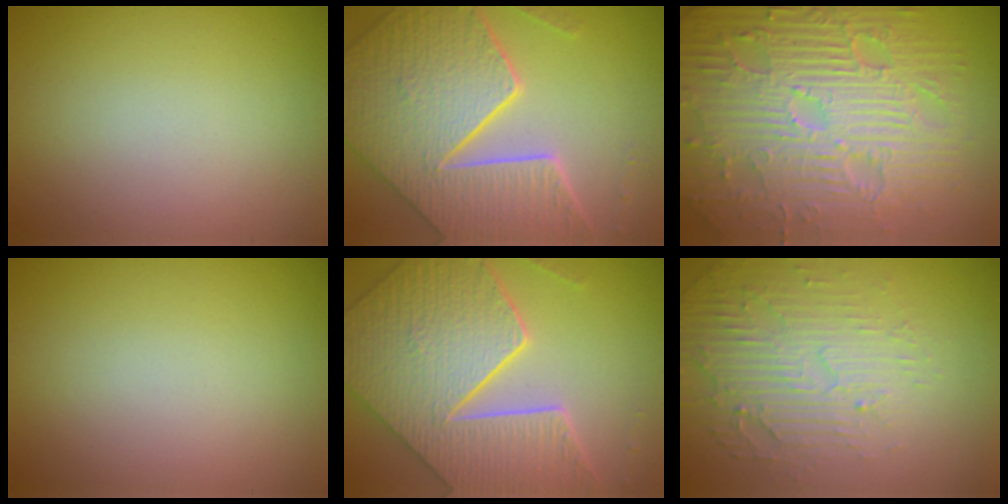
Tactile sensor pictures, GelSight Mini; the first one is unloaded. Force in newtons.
{"total": 9.2, "press": 6.6, "slide": 6.4}
{"total": 11.4, "press": 7.4, "slide": 8.7}
{"total": 0.0}
{"total": 9.0, "press": 7.2, "slide": 5.3}
{"total": 5.2, "press": 3.3, "slide": 4.1}